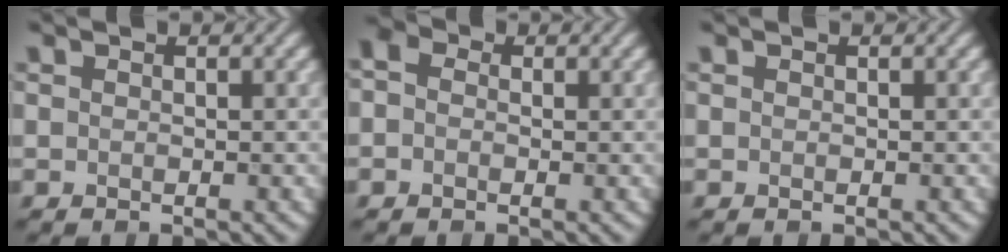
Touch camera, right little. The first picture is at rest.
{"total": 2.3, "force": [0.3, 1.8, 1.4], "torque": [-0.028, 0.006, -0.019]}
{"total": 0.0}